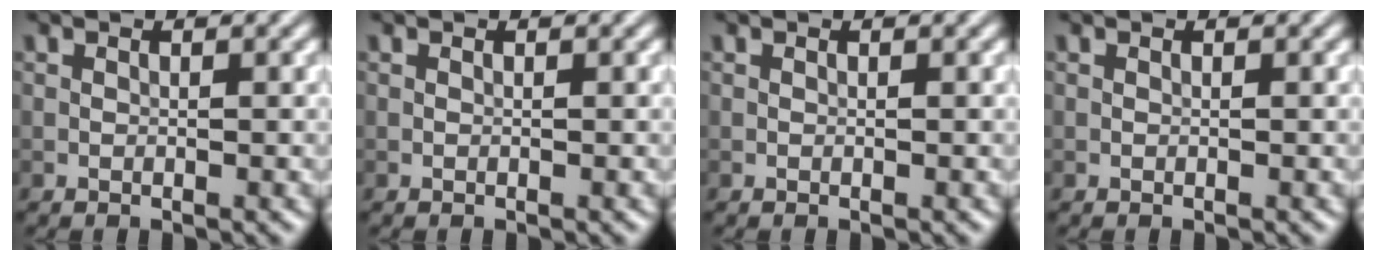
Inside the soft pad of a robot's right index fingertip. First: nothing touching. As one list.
[{"total": 0.0}, {"total": 0.0}, {"total": 0.0}]